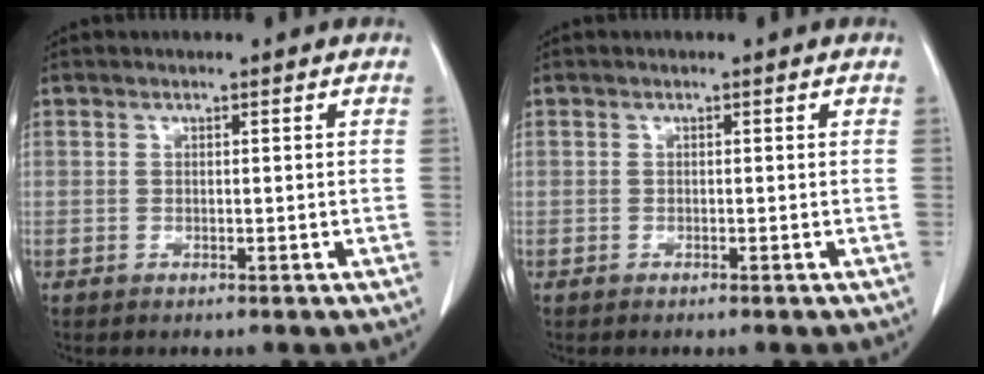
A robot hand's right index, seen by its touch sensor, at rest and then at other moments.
{"total": 0.0}